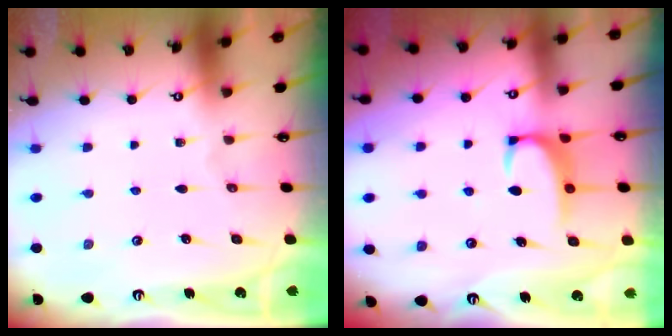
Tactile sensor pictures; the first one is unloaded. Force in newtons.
{"total": 2.3, "press": 2.3, "slide": 0.6}